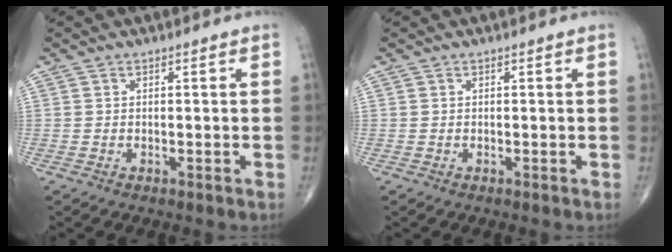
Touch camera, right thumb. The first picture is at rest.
{"total": 0.0}